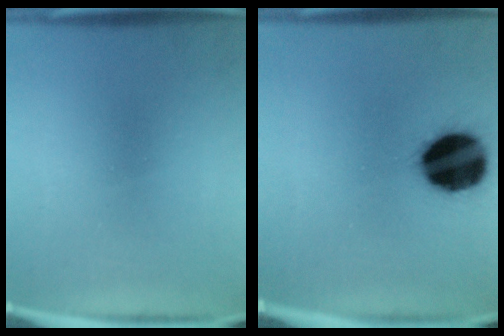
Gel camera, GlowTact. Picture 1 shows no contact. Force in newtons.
{"total": 19.8}